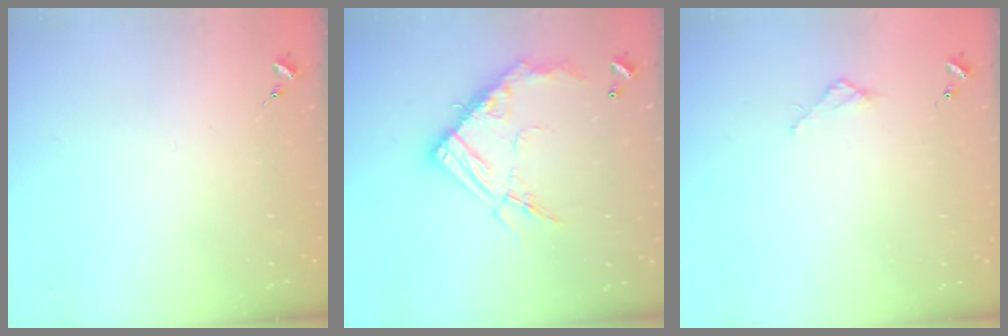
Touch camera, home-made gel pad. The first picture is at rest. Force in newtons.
{"total": 17.2, "press": 17.1, "slide": 1.4}
{"total": 2.4, "press": 2.3, "slide": 0.3}